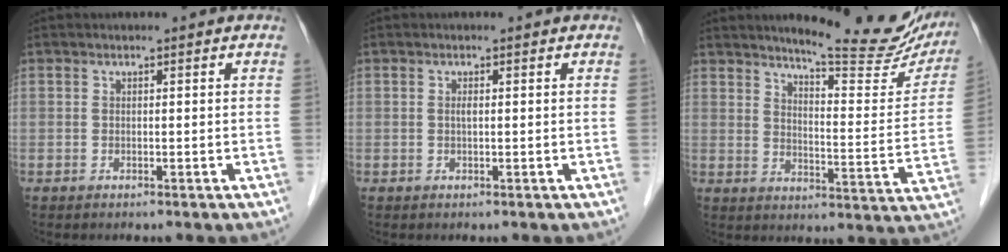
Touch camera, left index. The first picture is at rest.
{"total": 0.6, "force": [0.1, 0.0, 0.6], "torque": [-0.014, 0.000, 0.001]}
{"total": 19.0, "force": [16.6, 2.9, 8.7], "torque": [-0.107, -0.053, 0.201]}